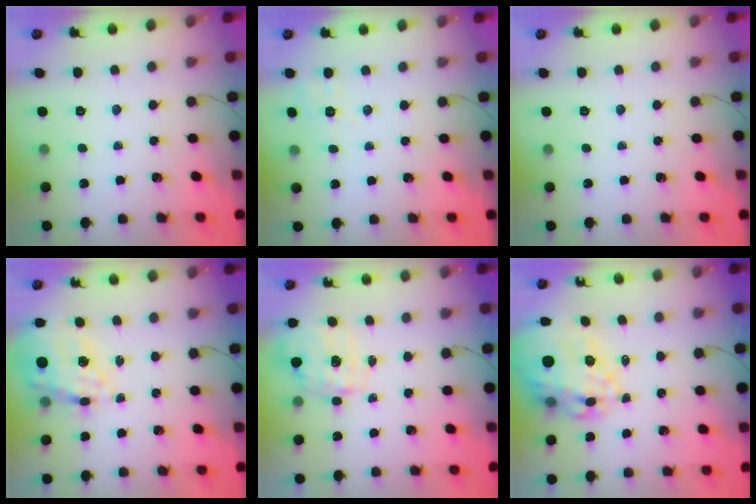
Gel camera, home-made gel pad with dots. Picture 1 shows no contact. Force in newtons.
{"total": 2.2, "press": 0.7, "slide": 2.0}
{"total": 0.0}
{"total": 18.4, "press": 18.0, "slide": 4.0}
{"total": 3.8, "press": 3.8, "slide": 0.8}
{"total": 22.8, "press": 22.3, "slide": 4.7}